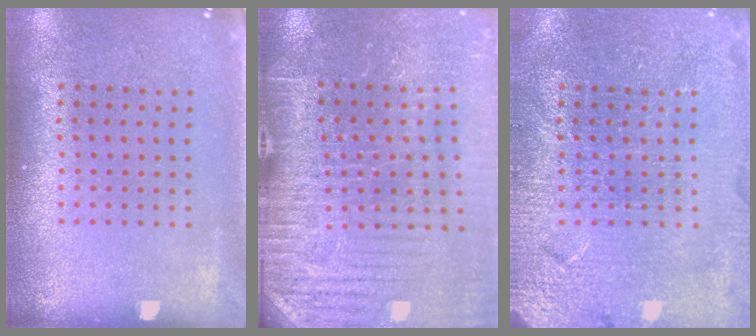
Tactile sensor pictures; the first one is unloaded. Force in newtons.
{"total": 3.9, "press": 3.9, "slide": 0.6}
{"total": 3.5, "press": 3.4, "slide": 0.7}